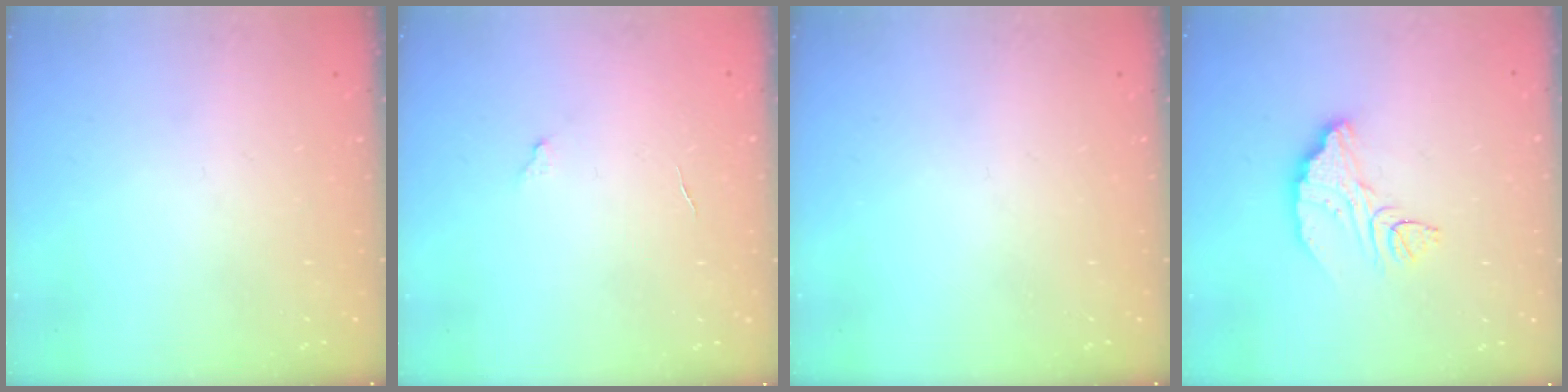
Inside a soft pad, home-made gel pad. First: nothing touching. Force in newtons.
{"total": 3.0, "press": 3.0, "slide": 0.3}
{"total": 0.0}
{"total": 7.7, "press": 7.7, "slide": 0.5}